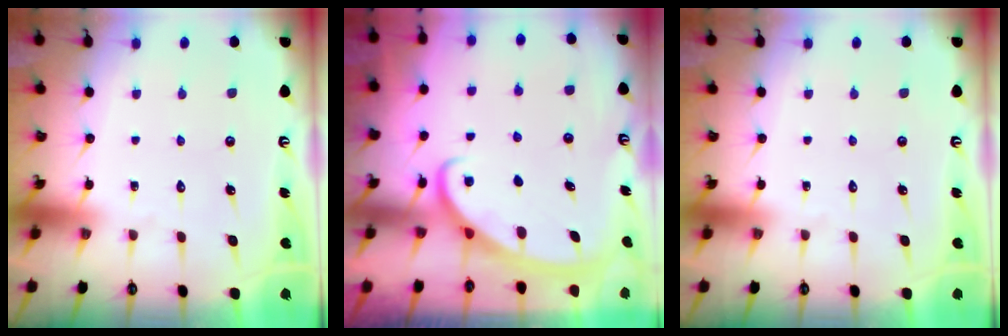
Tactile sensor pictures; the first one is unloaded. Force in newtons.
{"total": 2.8, "press": 2.8, "slide": 0.4}
{"total": 0.0}